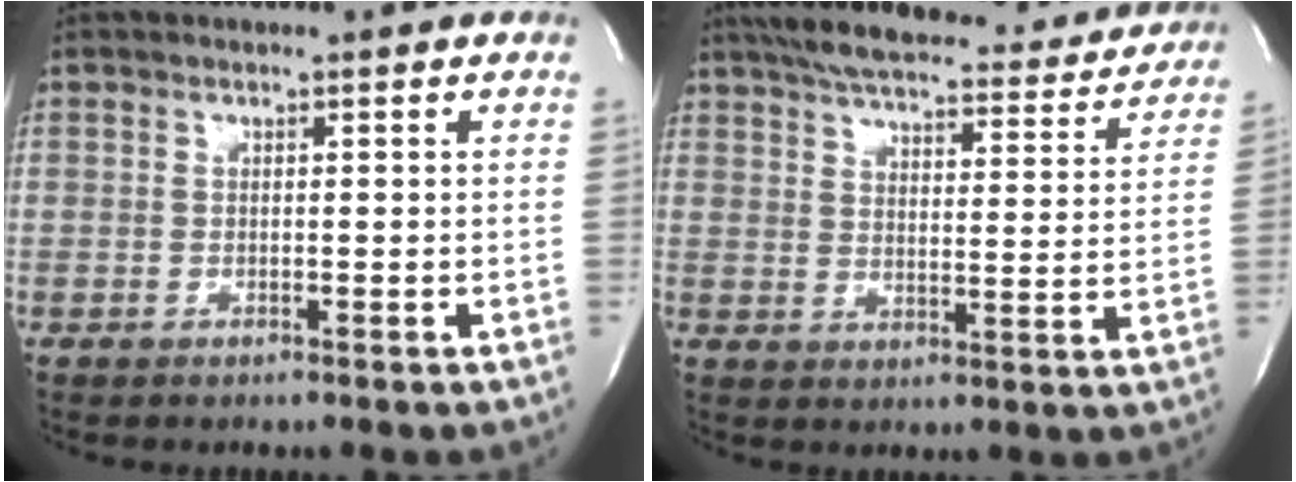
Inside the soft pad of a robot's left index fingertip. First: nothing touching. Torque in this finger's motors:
{"motor_torque": [-0.36, -0.36, 0.24, 0.06]}